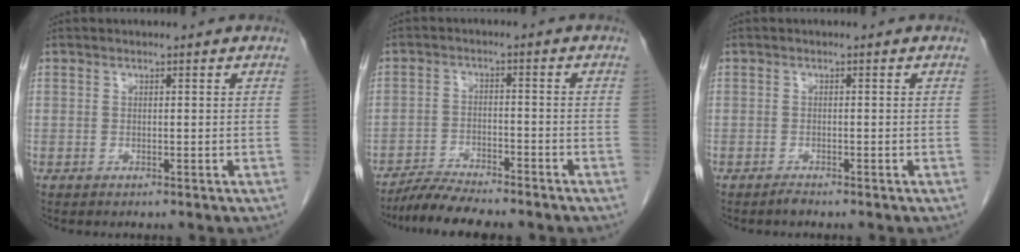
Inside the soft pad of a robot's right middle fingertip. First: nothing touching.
{"total": 7.1, "force": [-6.4, 0.6, 3.0], "torque": [-0.050, -0.016, -0.108]}
{"total": 0.8, "force": [-0.7, 0.0, 0.2], "torque": [-0.006, -0.001, -0.011]}